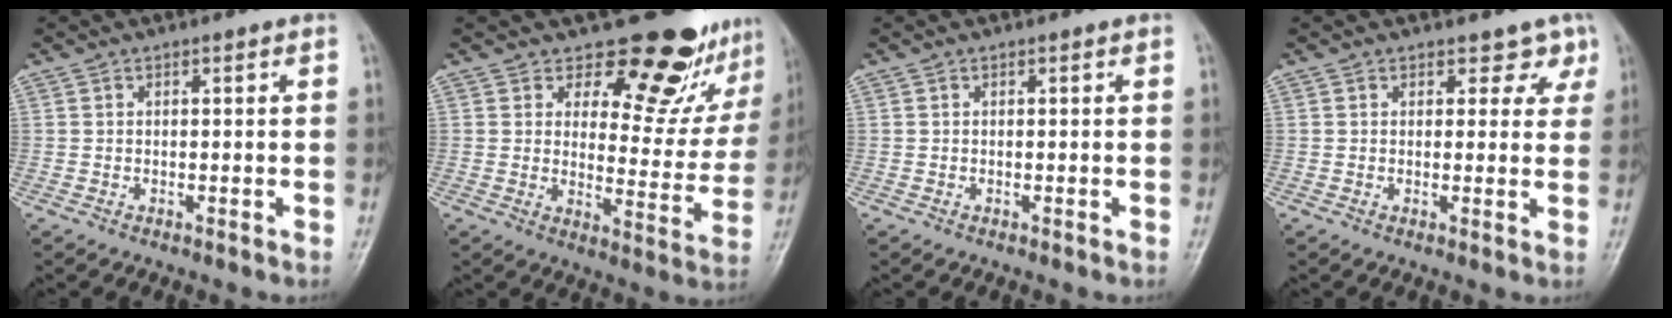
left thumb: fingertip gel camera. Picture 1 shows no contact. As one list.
[{"total": 16.0, "force": [13.1, 6.8, 6.1], "torque": [-0.019, -0.110, 0.157]}, {"total": 0.0}, {"total": 3.3, "force": [2.2, 2.2, 0.8], "torque": [0.025, -0.011, 0.021]}]